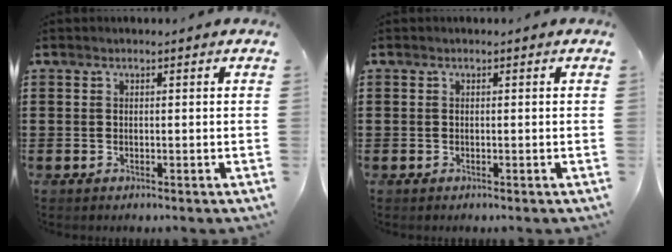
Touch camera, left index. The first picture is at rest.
{"total": 0.0}